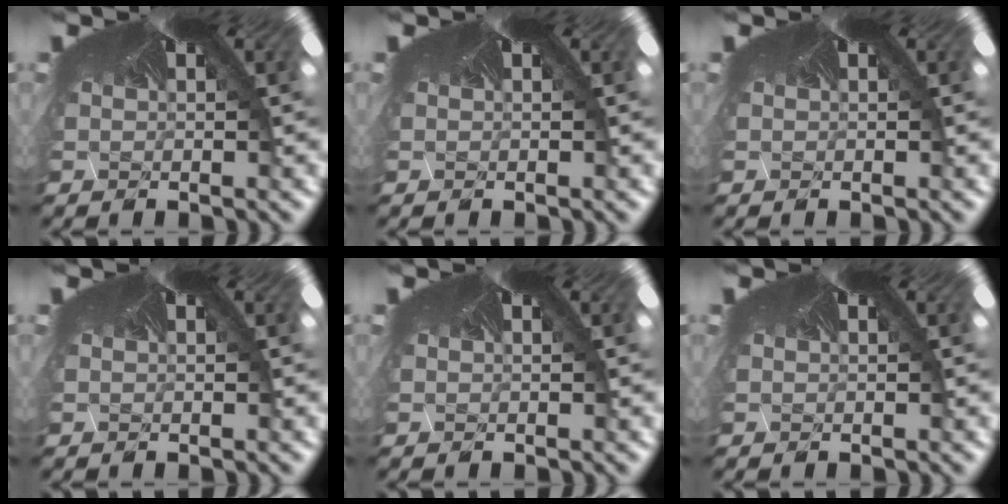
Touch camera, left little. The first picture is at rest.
{"total": 0.0}
{"total": 0.0}
{"total": 0.0}
{"total": 0.0}
{"total": 0.0}